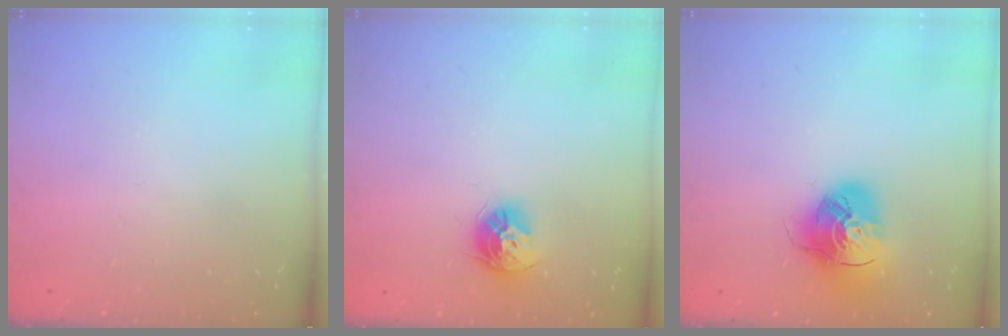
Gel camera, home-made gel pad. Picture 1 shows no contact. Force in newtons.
{"total": 10.4, "press": 10.3, "slide": 1.1}
{"total": 15.3, "press": 15.1, "slide": 2.0}